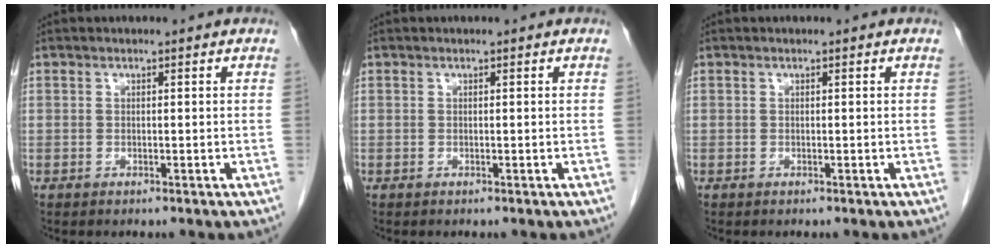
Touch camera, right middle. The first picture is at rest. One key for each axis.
{"total": 0.0}
{"total": 0.0}